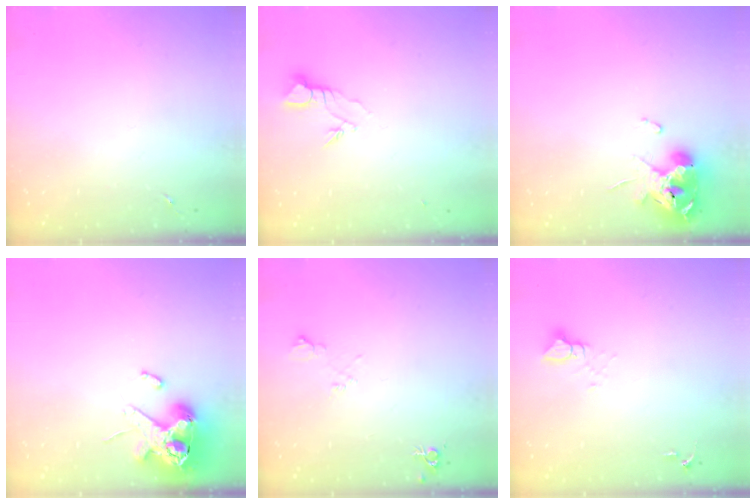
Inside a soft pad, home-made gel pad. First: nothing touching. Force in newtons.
{"total": 3.7, "press": 3.6, "slide": 0.4}
{"total": 14.0, "press": 13.9, "slide": 1.7}
{"total": 12.3, "press": 12.1, "slide": 1.9}
{"total": 6.5, "press": 6.4, "slide": 1.0}
{"total": 4.2, "press": 4.2, "slide": 0.2}